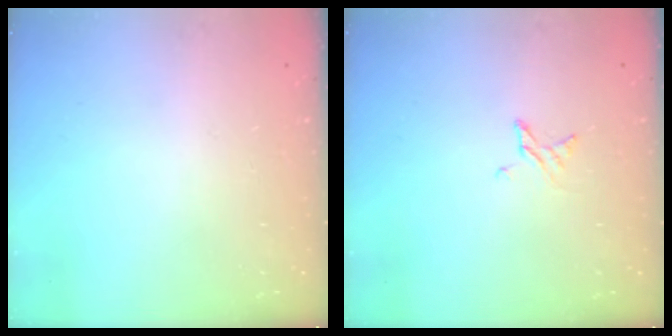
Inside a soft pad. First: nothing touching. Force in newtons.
{"total": 3.0, "press": 3.0, "slide": 0.3}